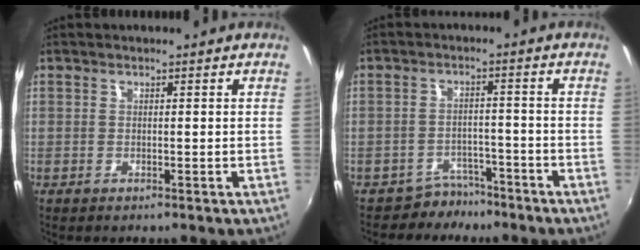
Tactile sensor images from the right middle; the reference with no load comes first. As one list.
[{"total": 4.7, "force": [-4.0, 2.6, 0.1], "torque": [-0.006, 0.017, -0.060]}]